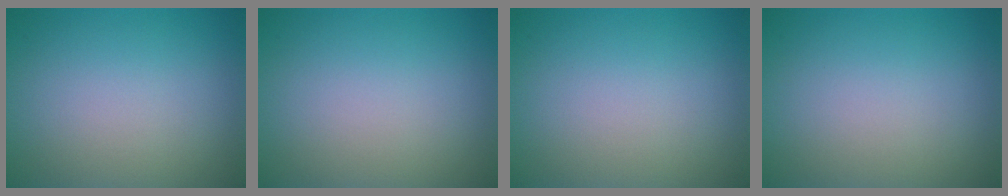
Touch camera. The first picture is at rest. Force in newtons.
{"total": 0.0}
{"total": 0.0}
{"total": 0.0}